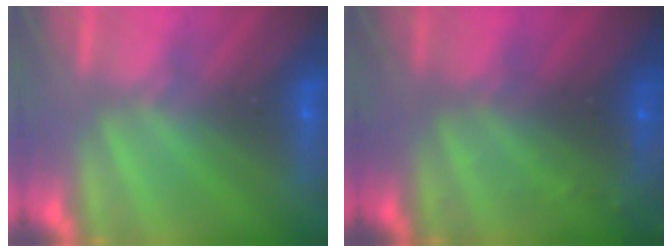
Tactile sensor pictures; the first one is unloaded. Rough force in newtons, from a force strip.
{"total": 8.7}